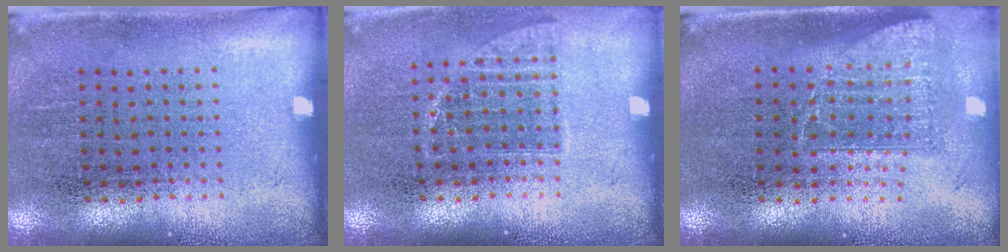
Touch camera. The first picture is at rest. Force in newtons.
{"total": 0.9, "press": 0.8, "slide": 0.4}
{"total": 1.5, "press": 1.2, "slide": 0.9}